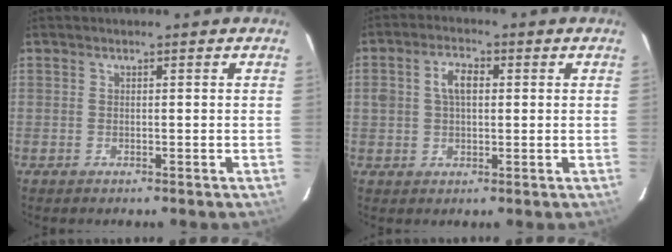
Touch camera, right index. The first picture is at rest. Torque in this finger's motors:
{"motor_torque": [0.19, 0.00, 0.15, 0.04]}